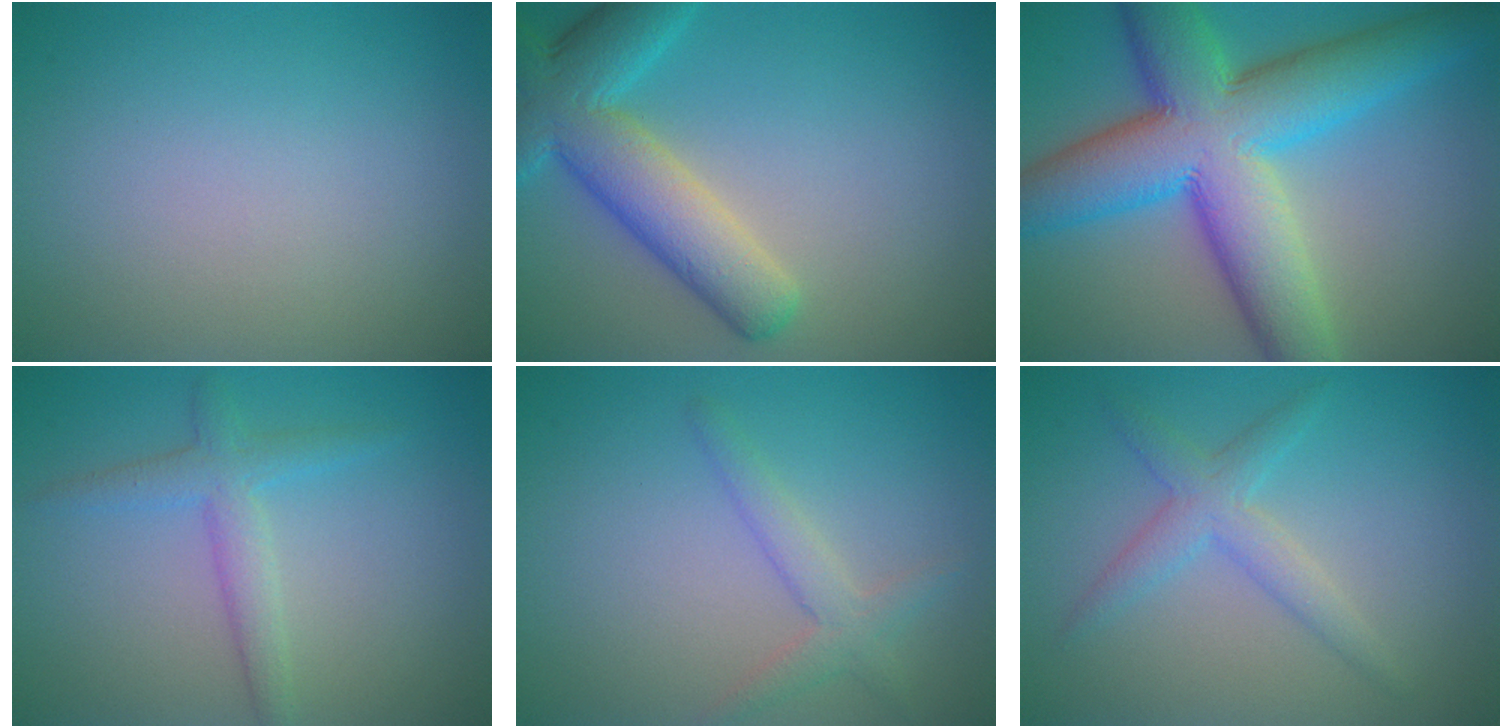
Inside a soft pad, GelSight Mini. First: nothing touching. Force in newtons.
{"total": 7.6, "press": 7.6, "slide": 0.6}
{"total": 13.1, "press": 13.1, "slide": 0.1}
{"total": 2.7, "press": 2.7, "slide": 0.2}
{"total": 2.2, "press": 2.2, "slide": 0.1}
{"total": 2.8, "press": 2.8, "slide": 0.1}